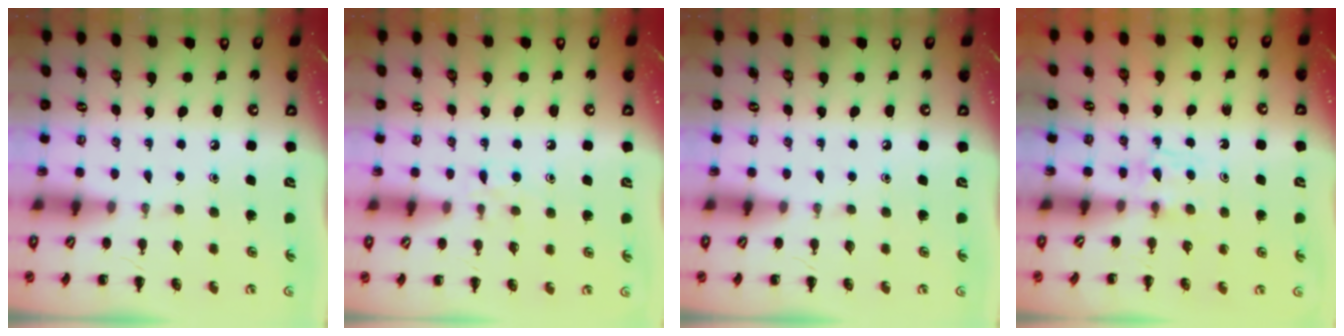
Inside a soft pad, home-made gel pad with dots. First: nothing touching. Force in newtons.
{"total": 5.9, "press": 5.5, "slide": 2.0}
{"total": 0.0}
{"total": 3.7, "press": 3.5, "slide": 1.4}